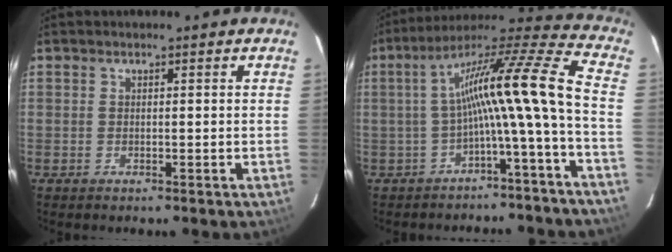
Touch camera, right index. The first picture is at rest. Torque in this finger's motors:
{"motor_torque": [0.76, -0.46, 0.92, 0.21]}